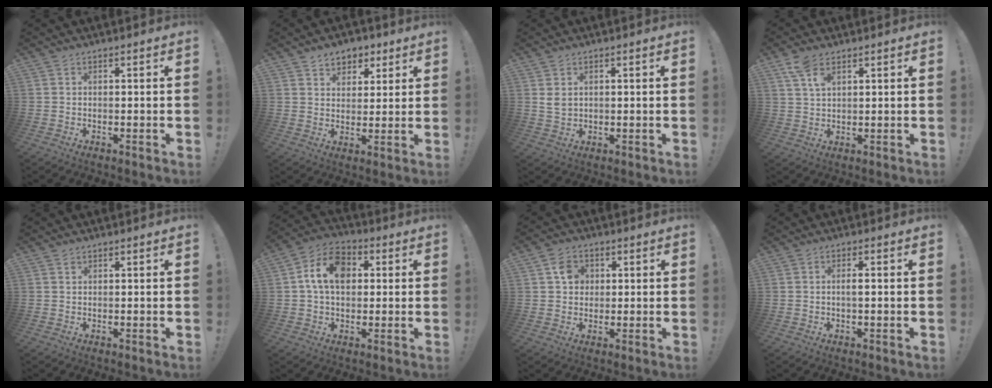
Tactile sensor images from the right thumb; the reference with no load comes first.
{"total": 6.8, "force": [4.2, 5.1, 1.6], "torque": [-0.015, -0.026, 0.079]}
{"total": 2.8, "force": [1.4, 1.7, 1.7], "torque": [-0.020, -0.003, 0.023]}
{"total": 5.8, "force": [3.5, 2.3, 3.9], "torque": [-0.069, -0.013, 0.065]}
{"total": 0.6, "force": [0.5, 0.3, 0.1], "torque": [-0.001, -0.001, 0.010]}
{"total": 11.8, "force": [2.5, 8.3, 8.0], "torque": [-0.130, 0.013, 0.048]}
{"total": 5.5, "force": [1.5, 4.8, 2.2], "torque": [-0.028, 0.004, 0.026]}
{"total": 2.0, "force": [-0.1, 0.3, 2.0], "torque": [-0.029, 0.000, -0.005]}